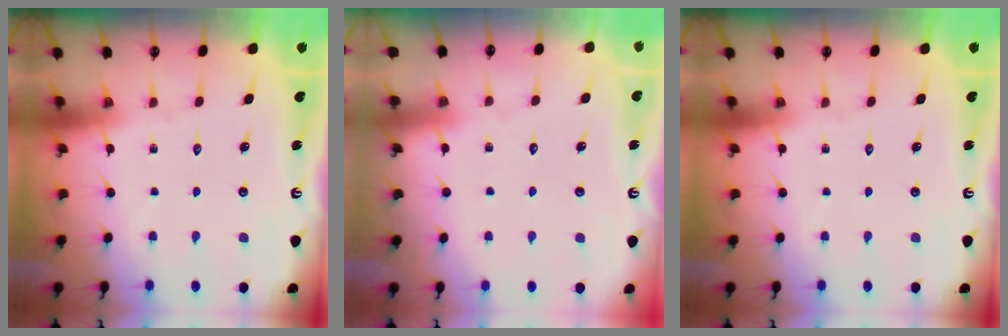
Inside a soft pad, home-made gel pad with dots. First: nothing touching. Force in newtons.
{"total": 2.4, "press": 2.4, "slide": 0.3}
{"total": 0.0}